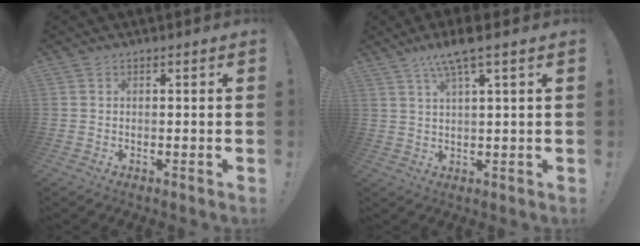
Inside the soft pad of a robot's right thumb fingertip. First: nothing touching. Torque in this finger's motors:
{"motor_torque": [0.53, 0.60, 0.44, 0.30, 0.00]}